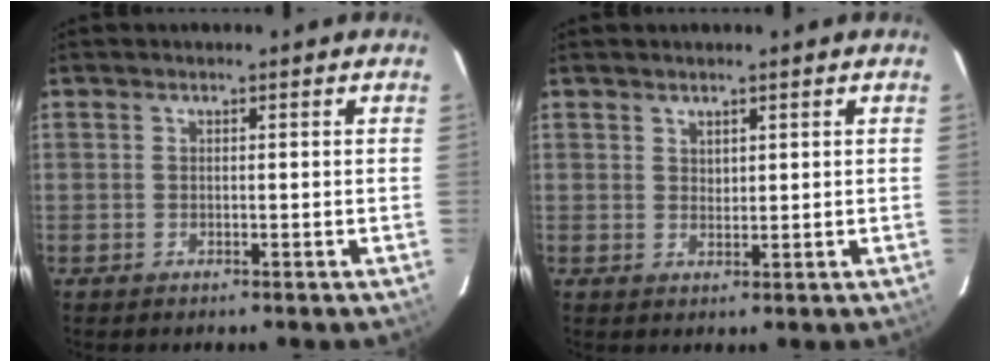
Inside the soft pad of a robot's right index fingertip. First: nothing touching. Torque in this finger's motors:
{"motor_torque": [-0.05, 0.02, -0.01, 0.00]}